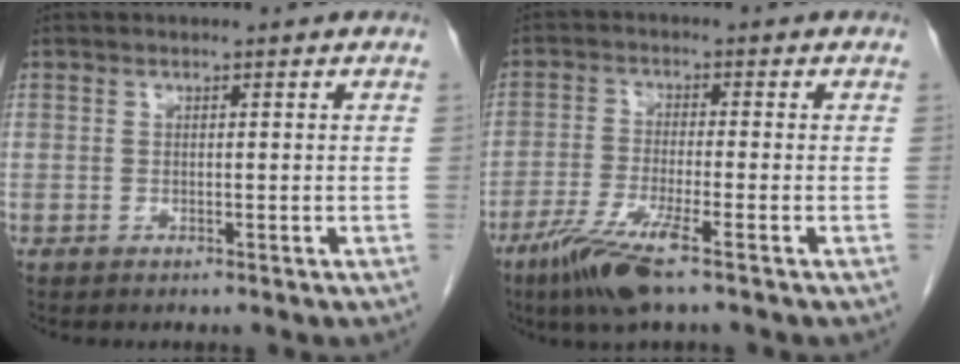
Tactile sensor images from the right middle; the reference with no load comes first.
{"total": 7.6, "force": [-4.8, 0.1, 5.9], "torque": [-0.122, -0.022, -0.093]}